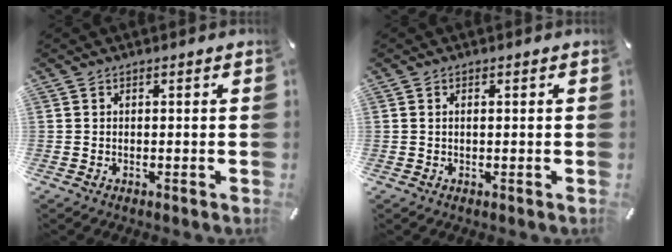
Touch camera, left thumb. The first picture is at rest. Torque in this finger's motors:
{"motor_torque": [-0.14, -0.17, 0.09, 0.12, 0.02]}